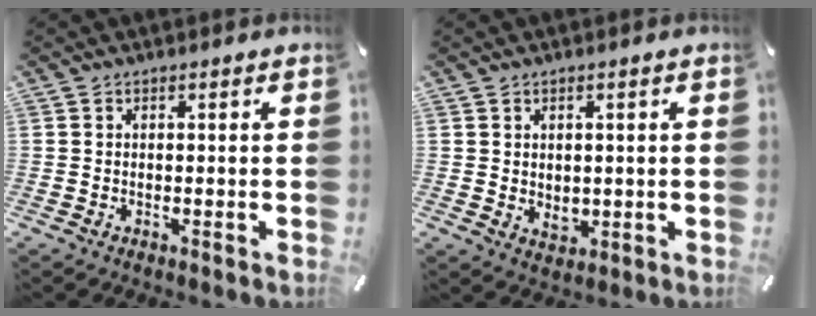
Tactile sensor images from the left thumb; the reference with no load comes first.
{"total": 2.5, "force": [0.7, 2.3, 0.9], "torque": [-0.001, -0.004, 0.011]}